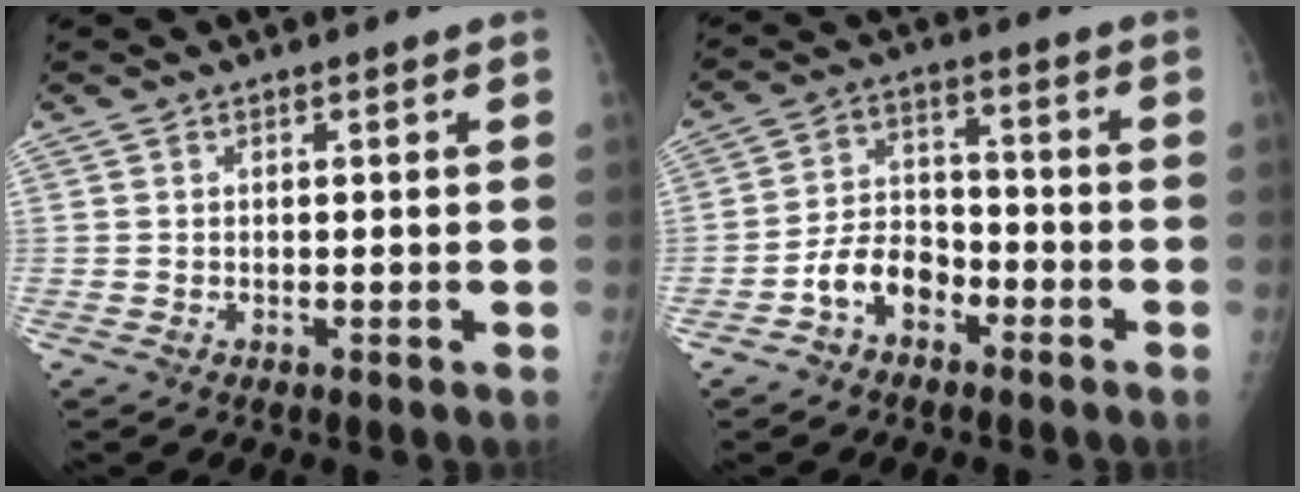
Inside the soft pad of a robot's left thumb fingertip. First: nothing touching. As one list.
[{"total": 8.0, "force": [-4.2, 5.3, 4.2], "torque": [-0.061, 0.038, -0.079]}]